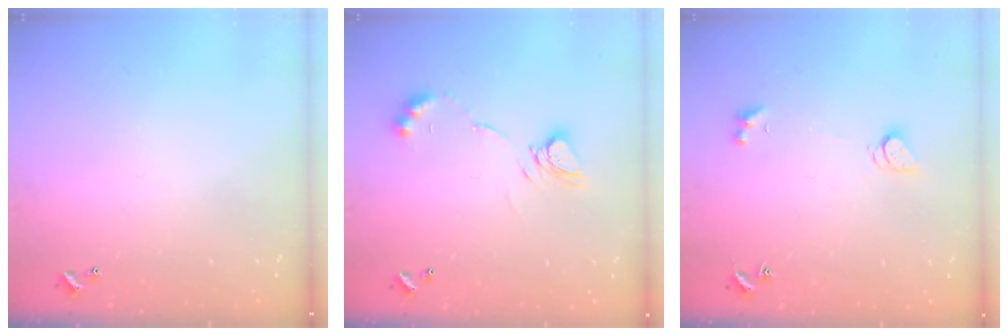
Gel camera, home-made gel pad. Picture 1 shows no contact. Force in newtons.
{"total": 8.9, "press": 8.8, "slide": 0.8}
{"total": 2.8, "press": 2.7, "slide": 0.5}